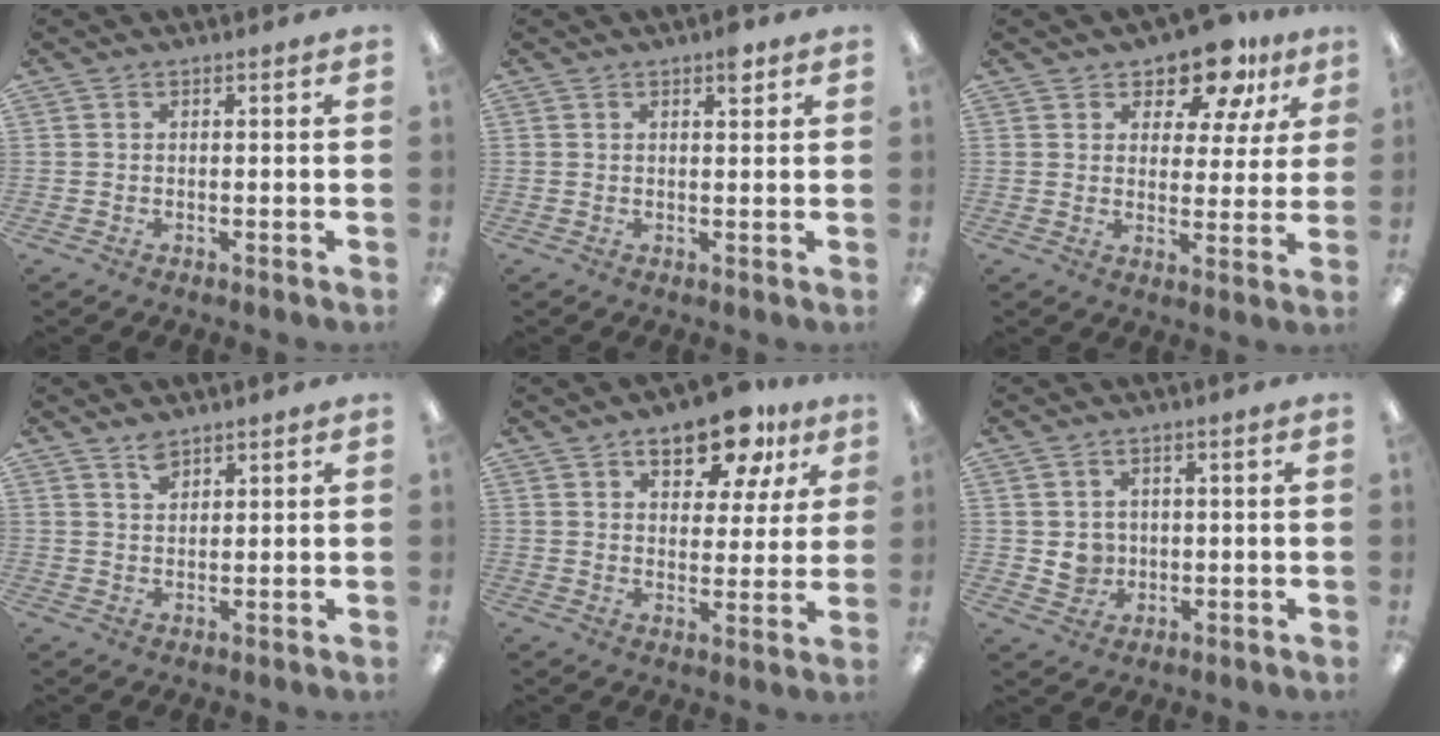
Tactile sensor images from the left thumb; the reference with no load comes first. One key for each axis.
{"total": 3.0, "fx": 2.1, "fy": 0.9, "fz": 1.9, "tx": -0.018, "ty": -0.008, "tz": 0.031}
{"total": 11.0, "fx": 8.7, "fy": 4.8, "fz": 4.7, "tx": -0.076, "ty": -0.051, "tz": 0.159}
{"total": 3.2, "fx": 2.7, "fy": 1.4, "fz": 1.1, "tx": -0.019, "ty": -0.009, "tz": 0.050}
{"total": 13.4, "fx": 8.5, "fy": 6.2, "fz": 8.2, "tx": -0.108, "ty": -0.034, "tz": 0.145}
{"total": 4.4, "fx": 0.9, "fy": 4.2, "fz": 1.1, "tx": -0.004, "ty": 0.001, "tz": 0.016}